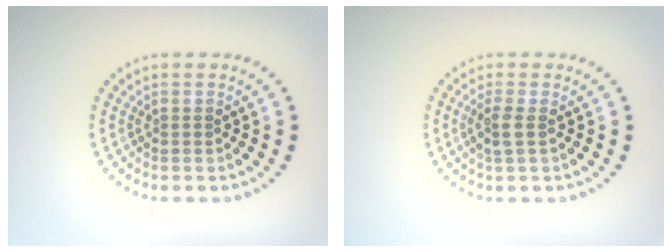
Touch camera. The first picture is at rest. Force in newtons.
{"total": 1.6, "press": 1.5, "slide": 0.6}